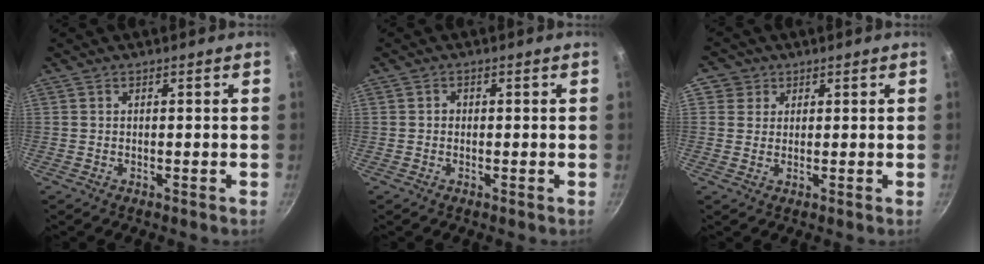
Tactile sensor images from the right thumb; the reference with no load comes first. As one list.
[{"total": 0.8, "force": [-0.2, 0.7, 0.2], "torque": [-0.001, 0.002, -0.004]}, {"total": 3.4, "force": [1.2, 3.2, 0.4], "torque": [0.032, 0.000, 0.012]}]